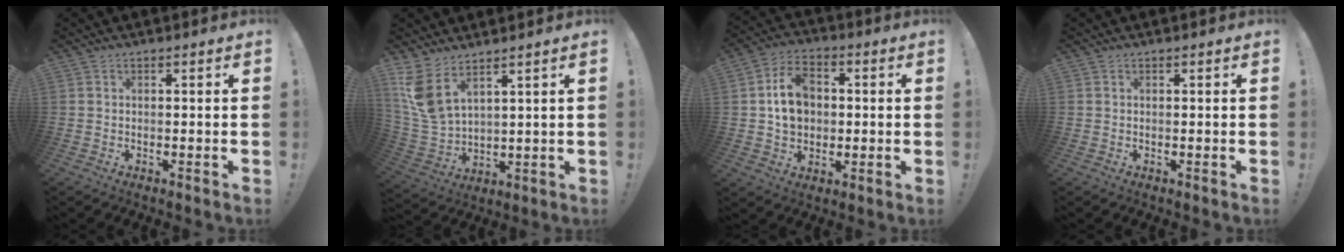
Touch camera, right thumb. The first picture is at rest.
{"total": 9.9, "force": [6.5, 4.4, 6.1], "torque": [-0.133, -0.045, 0.127]}
{"total": 12.0, "force": [1.1, 9.7, 7.0], "torque": [-0.108, 0.012, 0.023]}
{"total": 0.0}